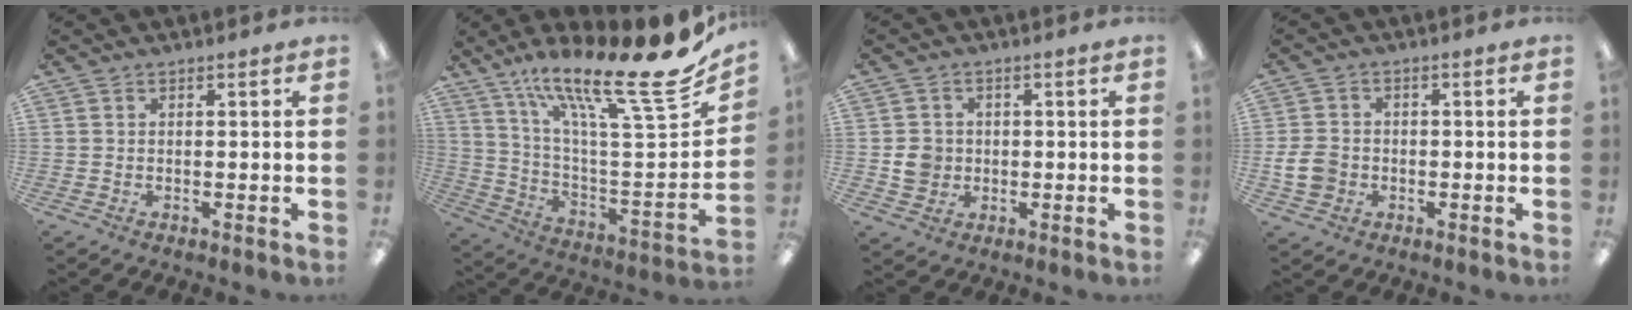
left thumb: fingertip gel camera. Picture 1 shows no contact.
{"total": 23.6, "force": [17.0, 4.7, 15.7], "torque": [-0.232, -0.128, 0.269]}
{"total": 4.8, "force": [-0.3, 4.5, 1.5], "torque": [-0.015, 0.005, -0.006]}
{"total": 6.2, "force": [-1.2, 5.1, 3.3], "torque": [-0.068, 0.006, -0.024]}